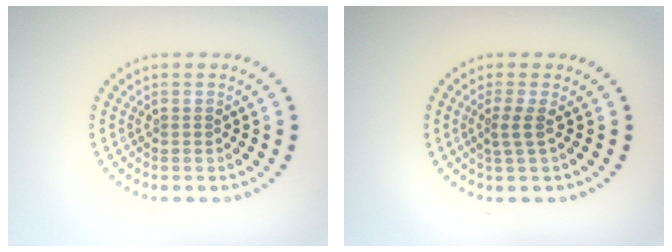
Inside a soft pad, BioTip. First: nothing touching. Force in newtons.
{"total": 1.7, "press": 1.1, "slide": 1.3}